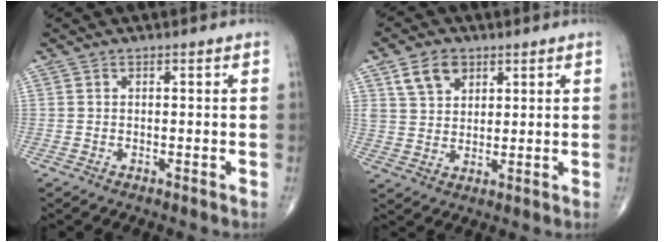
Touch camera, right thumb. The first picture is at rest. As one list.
[{"total": 6.8, "force": [3.6, 4.7, 3.4], "torque": [-0.045, -0.015, 0.070]}]